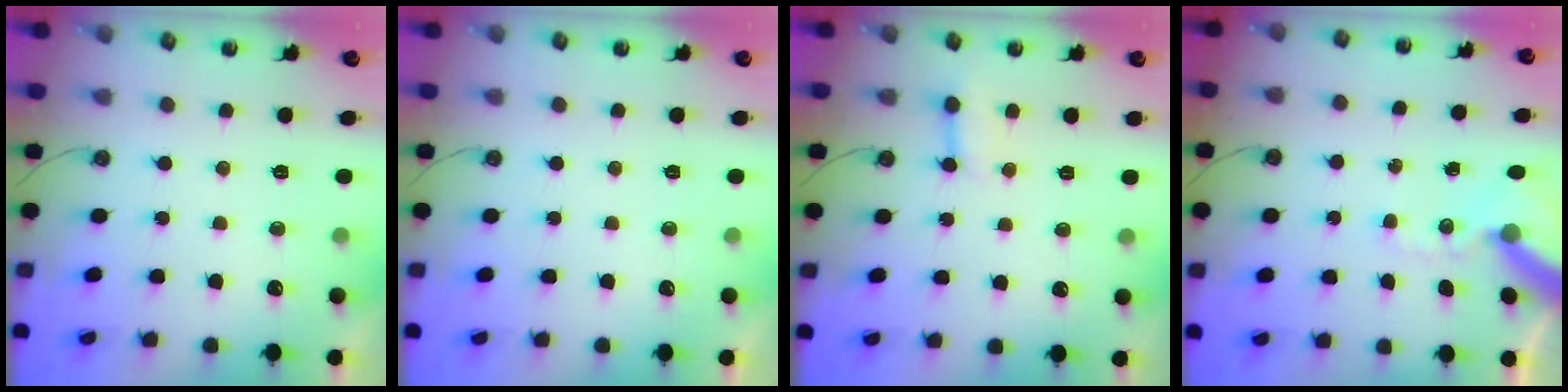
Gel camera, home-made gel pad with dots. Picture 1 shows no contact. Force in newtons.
{"total": 0.0}
{"total": 4.1, "press": 4.0, "slide": 0.4}
{"total": 10.6, "press": 10.5, "slide": 1.6}